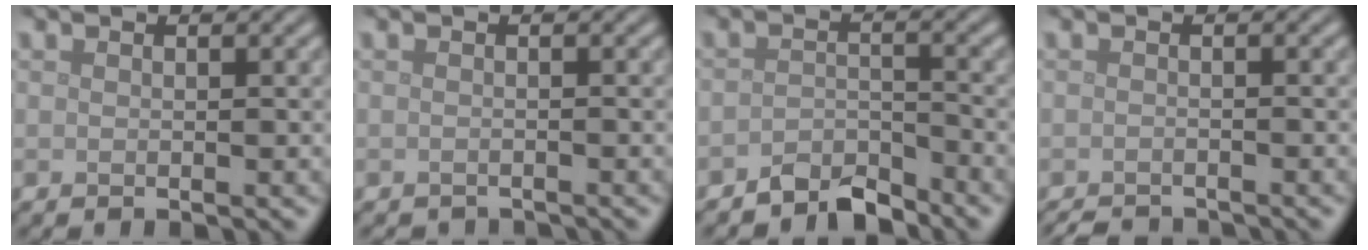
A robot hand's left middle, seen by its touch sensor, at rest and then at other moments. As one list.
[{"total": 1.2, "force": [-1.2, 0.1, -0.1], "torque": [0.003, -0.006, -0.019]}, {"total": 3.1, "force": [-2.8, 0.9, 1.0], "torque": [-0.016, 0.005, -0.054]}, {"total": 2.8, "force": [-2.7, 0.4, 0.6], "torque": [-0.007, -0.008, -0.044]}]